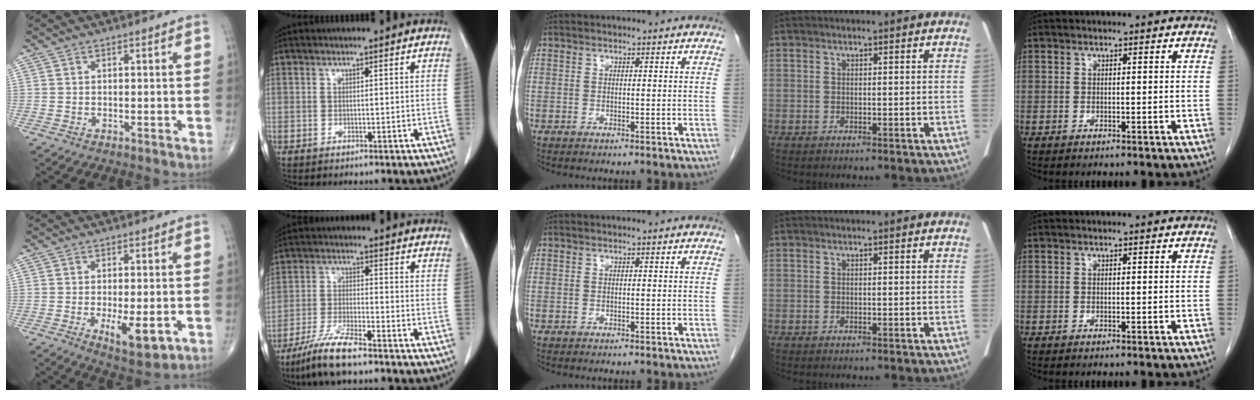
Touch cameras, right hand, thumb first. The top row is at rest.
{"thumb": {"total": 8.0, "force": [-2.1, 2.9, 7.2], "torque": [-0.105, -0.019, -0.026]}, "index": {"total": 8.0, "force": [-6.1, 0.7, 5.1], "torque": [-0.105, -0.019, -0.117]}}